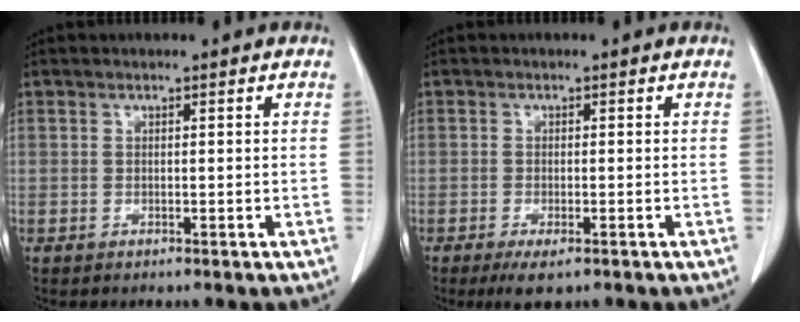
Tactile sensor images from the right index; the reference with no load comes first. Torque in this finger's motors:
{"motor_torque": [0.42, -0.31, 0.07, 0.05]}